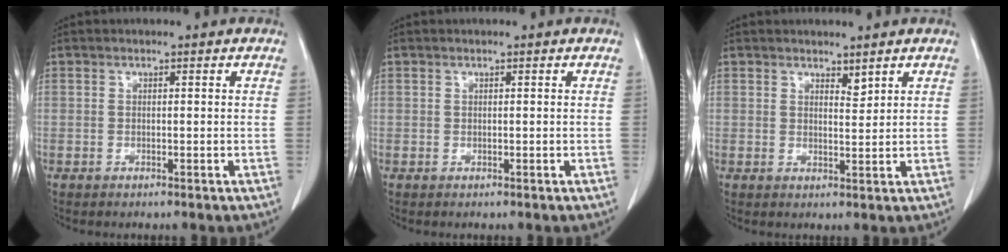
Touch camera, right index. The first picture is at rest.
{"total": 0.0}
{"total": 1.6, "force": [1.4, 0.4, 0.7], "torque": [-0.011, -0.007, 0.024]}